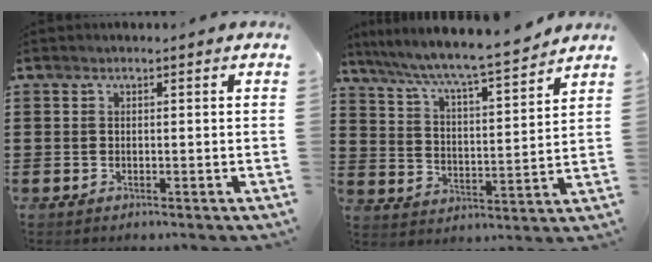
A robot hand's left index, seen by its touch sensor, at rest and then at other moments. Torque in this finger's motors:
{"motor_torque": [1.80, -0.34, 0.50, 0.21]}